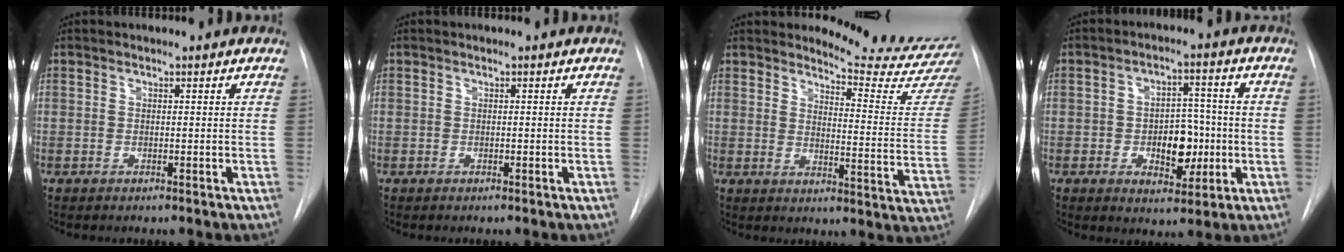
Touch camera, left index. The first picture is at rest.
{"total": 0.0}
{"total": 13.0, "force": [12.8, -1.8, 1.4], "torque": [-0.014, -0.141, 0.142]}
{"total": 7.7, "force": [-2.3, 4.3, 6.0], "torque": [-0.083, 0.009, -0.025]}